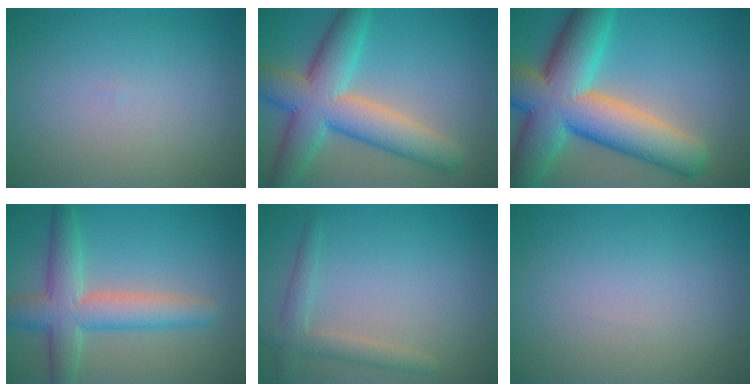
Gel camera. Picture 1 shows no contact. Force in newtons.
{"total": 9.0, "press": 9.0, "slide": 0.4}
{"total": 14.0, "press": 13.9, "slide": 0.8}
{"total": 6.1, "press": 6.1, "slide": 0.3}
{"total": 2.4, "press": 2.4, "slide": 0.2}
{"total": 0.0}